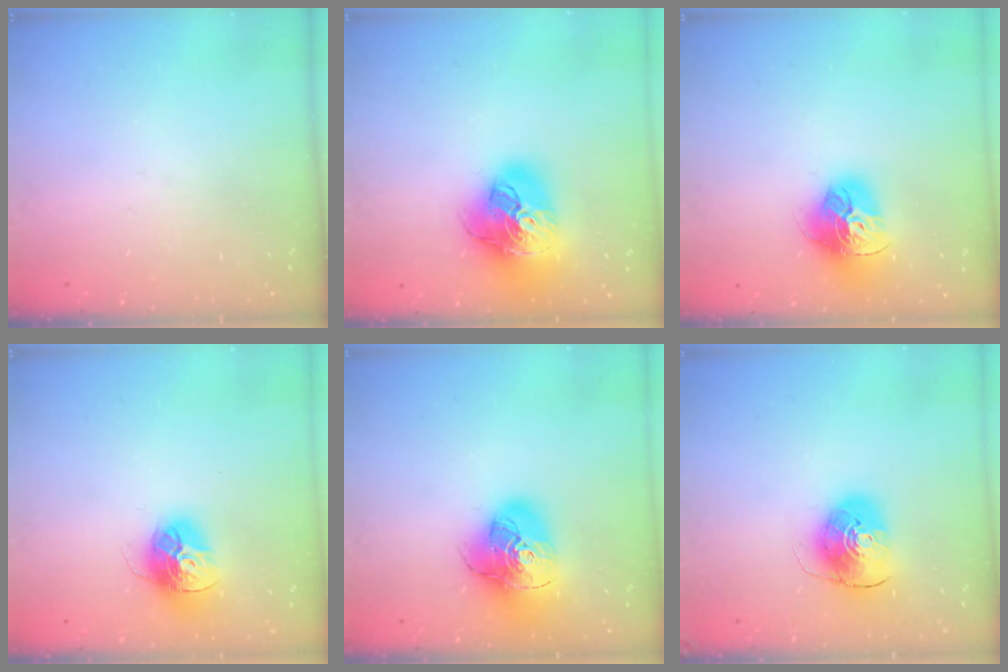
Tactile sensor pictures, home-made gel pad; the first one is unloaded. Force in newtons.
{"total": 23.6, "press": 23.5, "slide": 3.0}
{"total": 16.6, "press": 16.6, "slide": 1.6}
{"total": 14.4, "press": 14.3, "slide": 1.5}
{"total": 18.8, "press": 18.6, "slide": 2.5}
{"total": 9.2, "press": 9.1, "slide": 1.2}